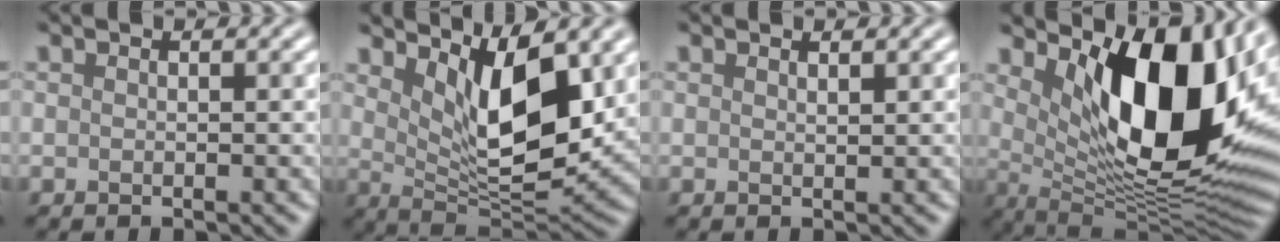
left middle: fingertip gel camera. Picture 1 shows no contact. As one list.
[{"total": 8.3, "force": [2.9, 3.4, 7.0], "torque": [-0.122, -0.025, 0.052]}, {"total": 0.5, "force": [0.5, 0.1, 0.1], "torque": [0.000, -0.002, 0.010]}, {"total": 13.6, "force": [3.4, 6.5, 11.5], "torque": [-0.157, -0.019, 0.062]}]